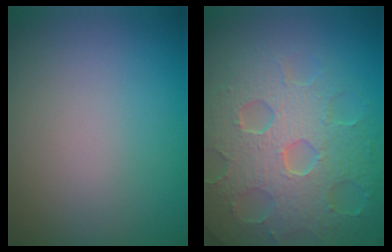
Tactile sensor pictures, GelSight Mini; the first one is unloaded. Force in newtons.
{"total": 8.8, "press": 6.2, "slide": 6.2}